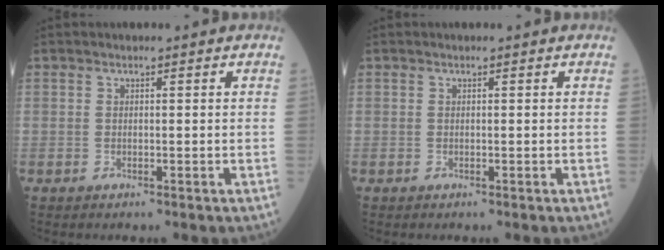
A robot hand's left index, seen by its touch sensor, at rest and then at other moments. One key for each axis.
{"total": 0.0}